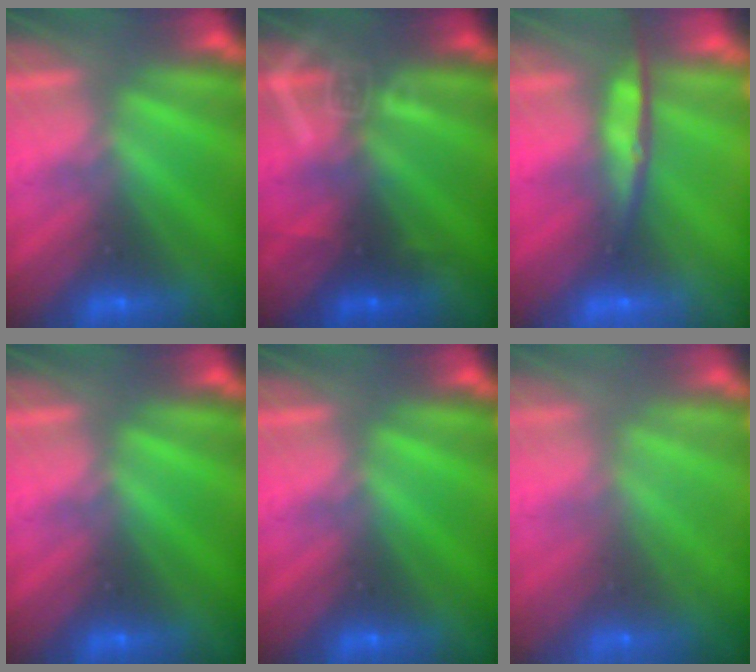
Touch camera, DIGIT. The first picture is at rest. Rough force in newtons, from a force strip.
{"total": 2.8}
{"total": 7.4}
{"total": 0.0}
{"total": 0.0}
{"total": 9.2}